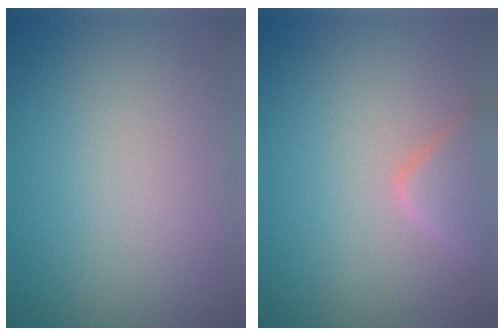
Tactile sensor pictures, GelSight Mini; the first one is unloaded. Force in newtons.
{"total": 2.3, "press": 2.3, "slide": 0.2}